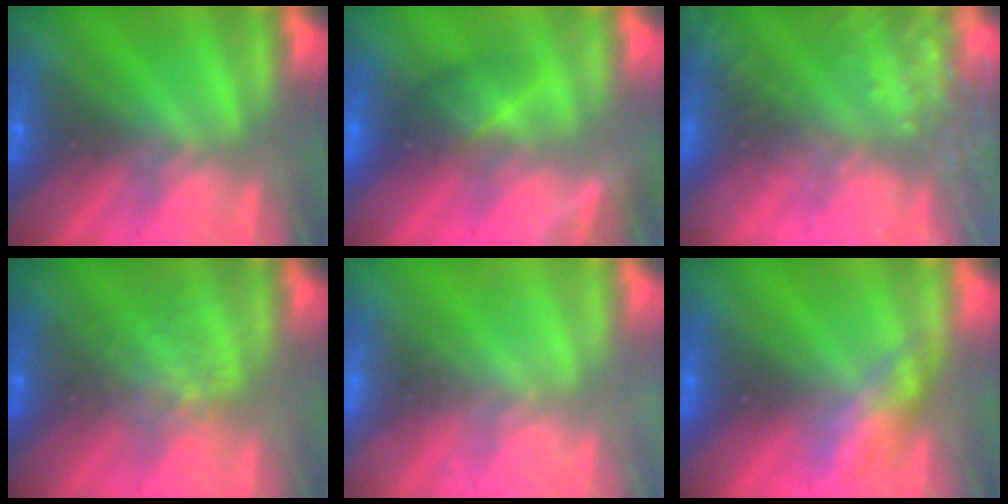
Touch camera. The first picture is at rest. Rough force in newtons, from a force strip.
{"total": 3.5}
{"total": 8.6}
{"total": 1.2}
{"total": 2.3}
{"total": 2.7}